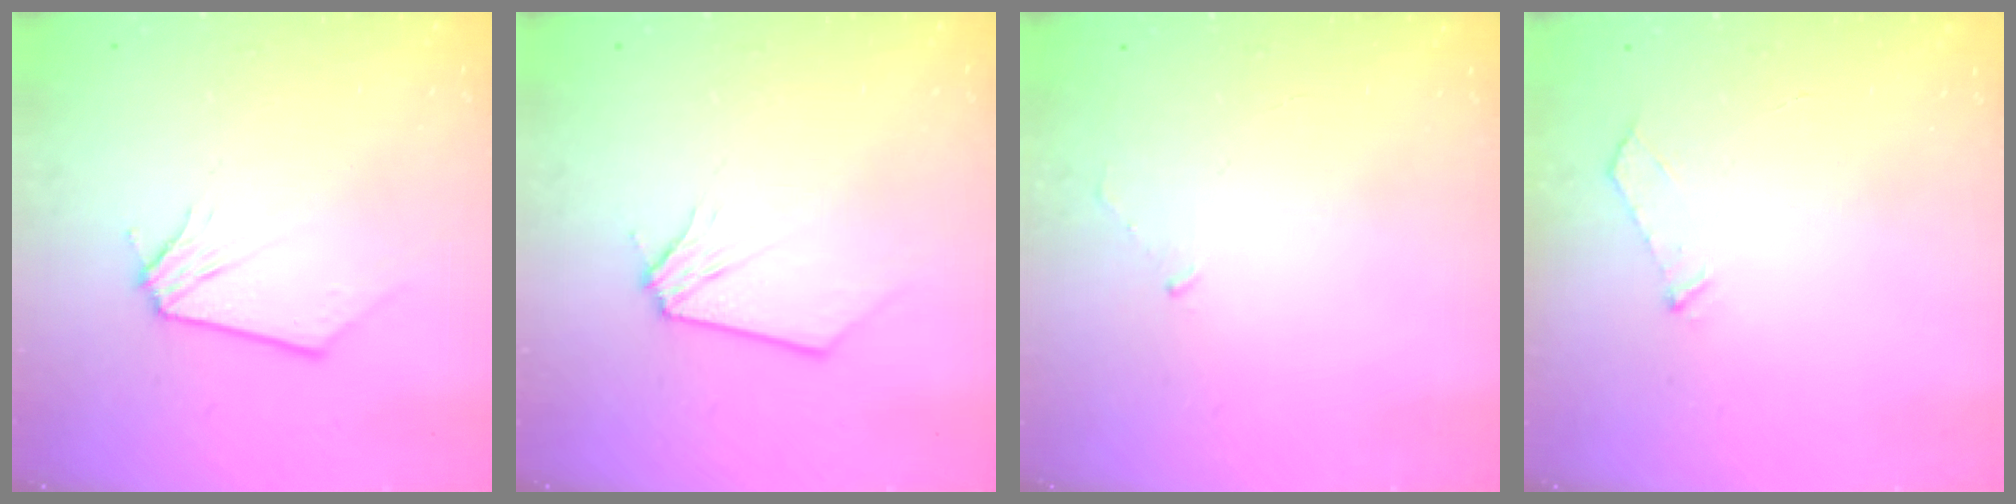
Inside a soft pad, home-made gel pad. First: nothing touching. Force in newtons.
{"total": 0.0}
{"total": 2.5, "press": 2.4, "slide": 0.6}
{"total": 3.9, "press": 3.9, "slide": 0.5}